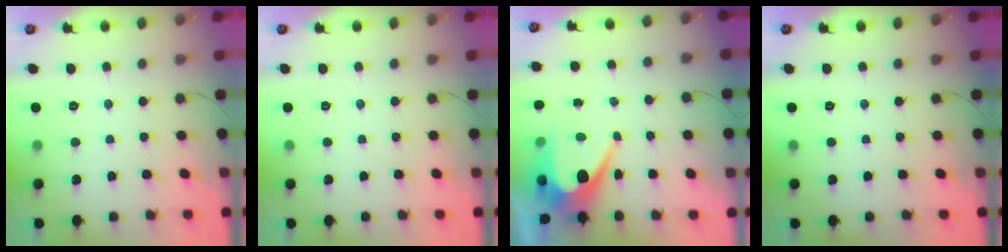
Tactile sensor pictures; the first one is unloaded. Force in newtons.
{"total": 0.0}
{"total": 7.4, "press": 7.4, "slide": 0.5}
{"total": 0.0}